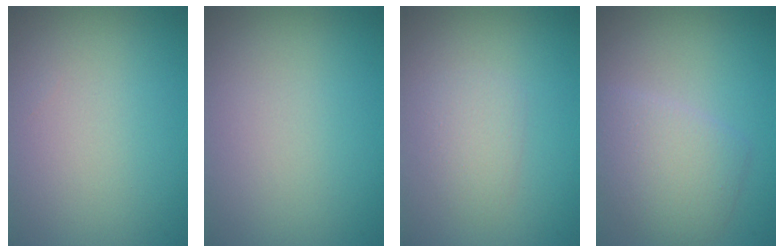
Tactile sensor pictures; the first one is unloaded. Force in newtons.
{"total": 0.0}
{"total": 1.6, "press": 1.6, "slide": 0.1}
{"total": 3.7, "press": 3.7, "slide": 0.1}